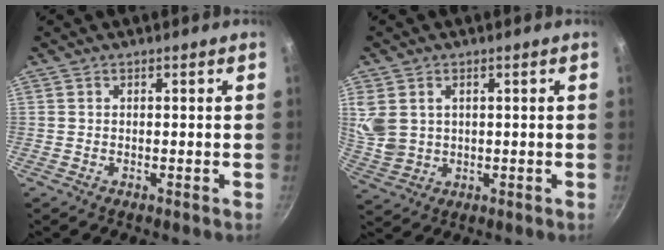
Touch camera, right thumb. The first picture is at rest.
{"total": 8.0, "force": [1.7, 6.2, 4.8], "torque": [-0.102, -0.002, 0.049]}